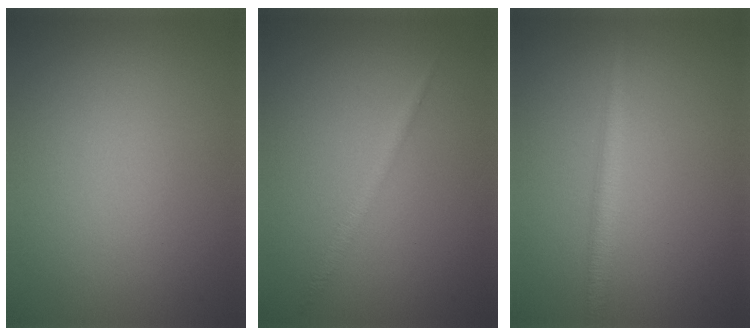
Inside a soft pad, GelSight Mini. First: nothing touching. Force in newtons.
{"total": 1.4, "press": 1.4, "slide": 0.1}
{"total": 2.3, "press": 2.3, "slide": 0.1}